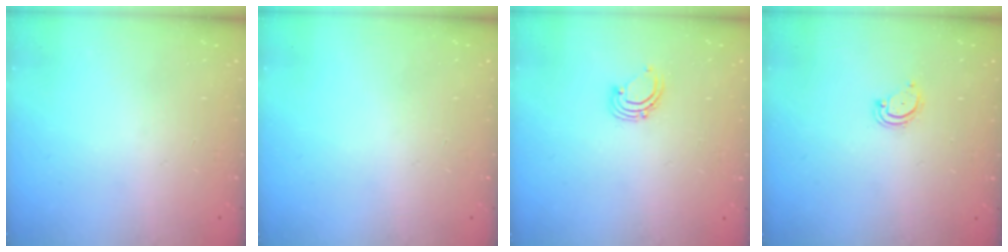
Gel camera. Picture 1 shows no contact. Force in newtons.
{"total": 0.0}
{"total": 2.9, "press": 2.9, "slide": 0.2}
{"total": 3.1, "press": 3.1, "slide": 0.3}